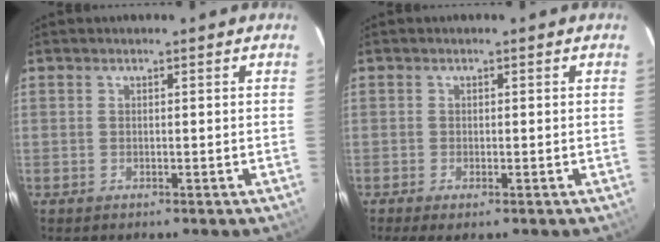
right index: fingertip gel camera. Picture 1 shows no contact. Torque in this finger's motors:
{"motor_torque": [0.24, -0.04, 0.05, 0.01]}